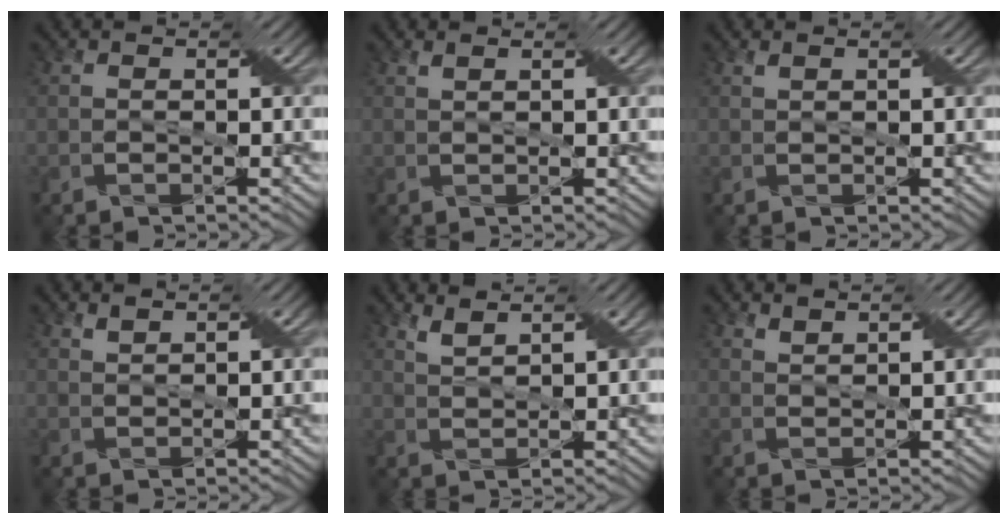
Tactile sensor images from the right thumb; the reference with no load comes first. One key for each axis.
{"total": 1.2, "fx": 0.9, "fy": -0.4, "fz": 0.6, "tx": -0.016, "ty": 0.007, "tz": 0.016}
{"total": 0.8, "fx": 0.6, "fy": -0.2, "fz": 0.5, "tx": -0.014, "ty": 0.006, "tz": 0.011}
{"total": 1.5, "fx": 1.4, "fy": -0.1, "fz": 0.5, "tx": -0.014, "ty": 0.004, "tz": 0.026}
{"total": 2.4, "fx": 2.2, "fy": -0.5, "fz": 0.7, "tx": -0.023, "ty": 0.006, "tz": 0.046}
{"total": 1.7, "fx": 1.7, "fy": -0.3, "fz": 0.3, "tx": -0.010, "ty": 0.005, "tz": 0.032}